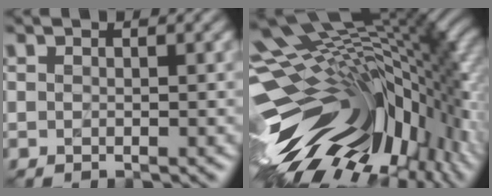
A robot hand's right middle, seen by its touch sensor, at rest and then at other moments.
{"total": 17.7, "force": [-1.8, 8.2, 15.6], "torque": [-0.270, -0.027, -0.027]}